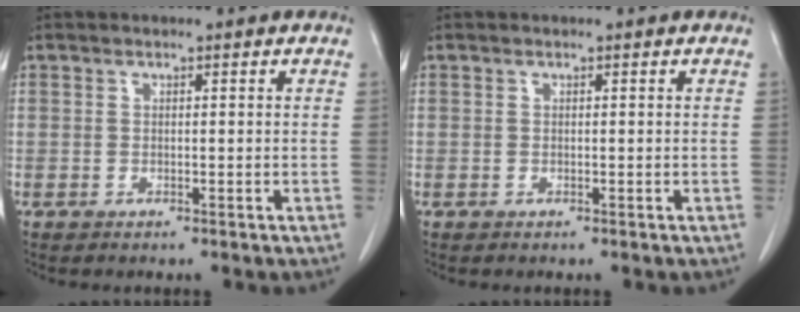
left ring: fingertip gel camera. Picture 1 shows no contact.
{"total": 0.0}